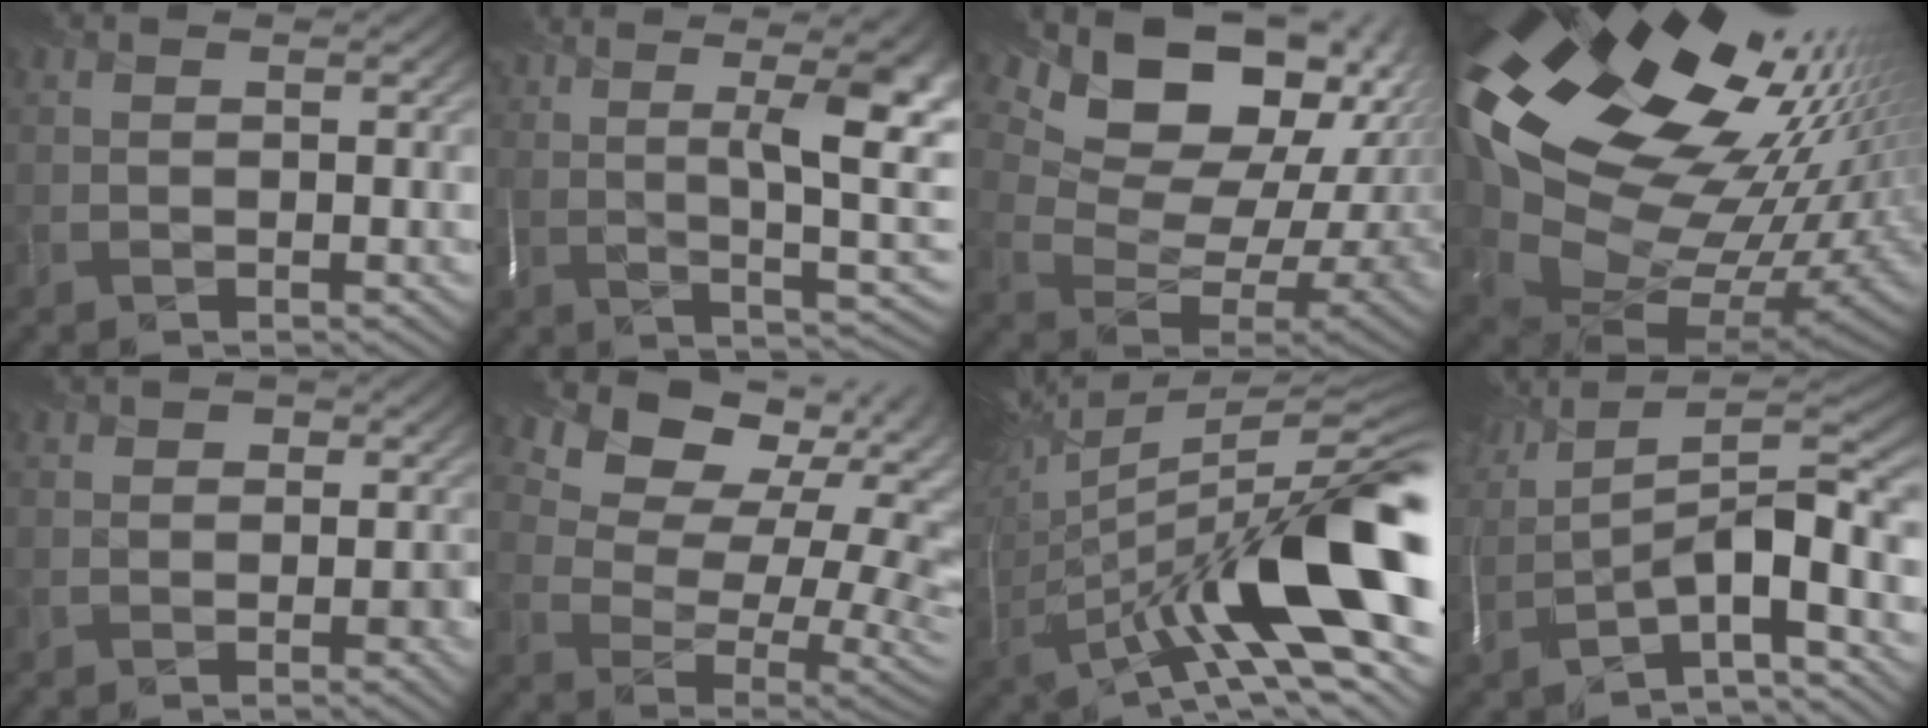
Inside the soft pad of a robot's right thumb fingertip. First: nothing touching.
{"total": 16.1, "force": [5.7, 4.7, 14.3], "torque": [-0.218, 0.027, 0.106]}
{"total": 18.3, "force": [10.5, 10.5, 10.8], "torque": [-0.210, 0.033, 0.172]}
{"total": 21.1, "force": [7.5, 13.8, 14.1], "torque": [-0.295, -0.030, 0.166]}
{"total": 2.7, "force": [-0.6, 2.3, 1.3], "torque": [-0.005, -0.003, -0.008]}
{"total": 14.8, "force": [7.9, 9.1, 8.6], "torque": [-0.155, 0.028, 0.124]}
{"total": 18.5, "force": [-1.7, 6.9, 17.0], "torque": [-0.289, -0.008, -0.022]}
{"total": 10.7, "force": [-2.0, 4.4, 9.6], "torque": [-0.179, 0.003, -0.039]}